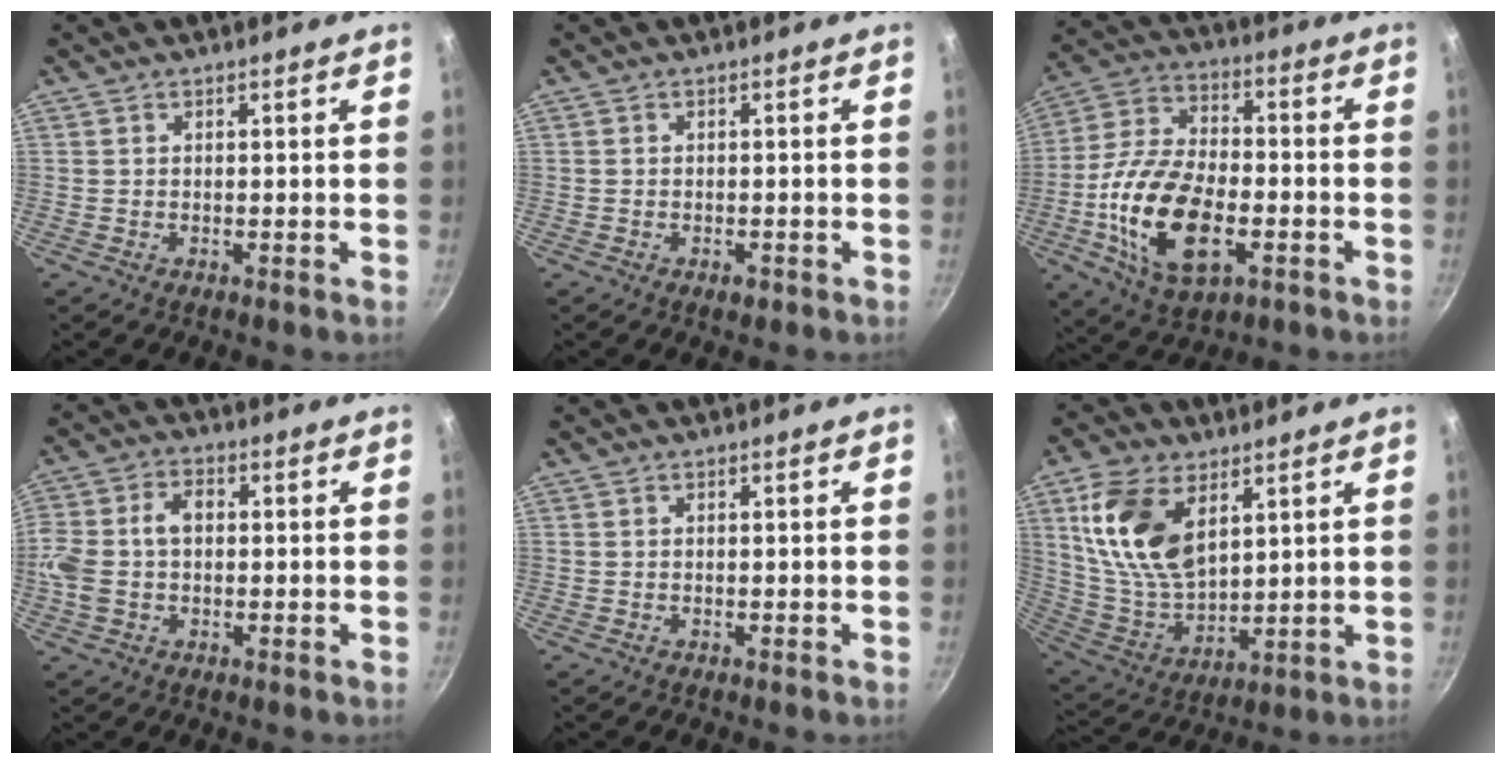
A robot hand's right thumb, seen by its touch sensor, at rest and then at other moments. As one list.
[{"total": 1.5, "force": [-0.9, 0.9, 1.0], "torque": [-0.014, 0.007, -0.011]}, {"total": 19.5, "force": [-5.2, 10.5, 15.6], "torque": [-0.293, 0.023, -0.098]}, {"total": 9.6, "force": [-0.1, 6.7, 6.8], "torque": [-0.133, 0.027, -0.012]}, {"total": 0.0}, {"total": 16.8, "force": [6.5, 9.6, 12.1], "torque": [-0.219, -0.027, 0.140]}]